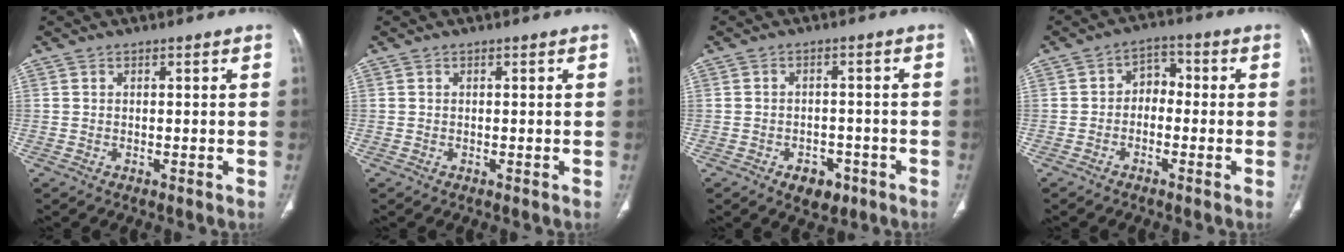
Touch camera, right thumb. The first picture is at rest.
{"total": 0.0}
{"total": 5.2, "force": [-2.8, 3.4, 2.6], "torque": [-0.015, 0.015, -0.035]}
{"total": 4.6, "force": [-0.9, 3.5, 2.8], "torque": [-0.022, 0.026, -0.029]}